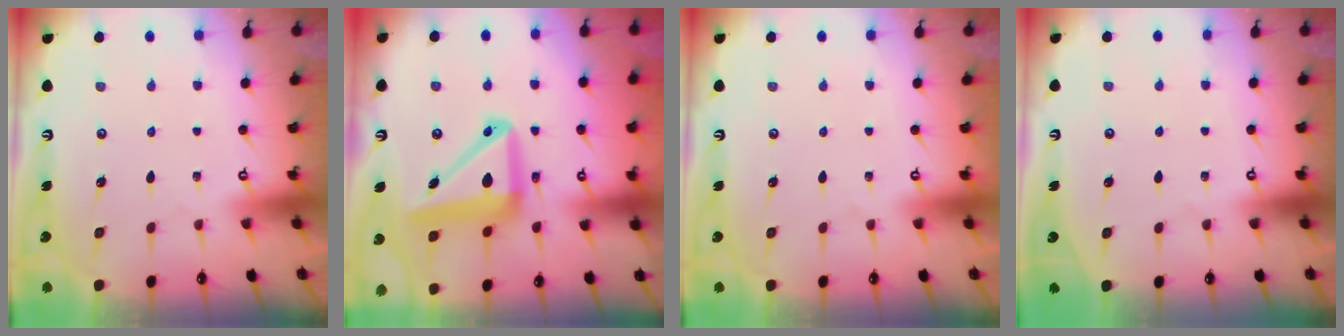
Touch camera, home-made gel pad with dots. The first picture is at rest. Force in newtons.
{"total": 14.5, "press": 14.4, "slide": 1.9}
{"total": 0.0}
{"total": 0.0}